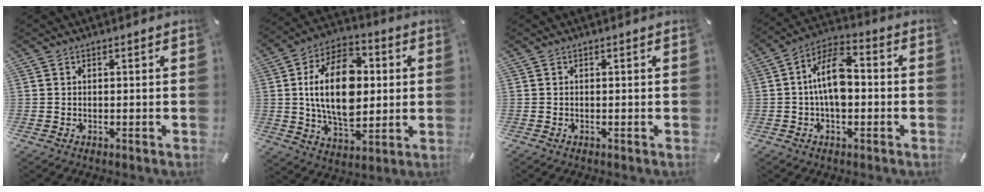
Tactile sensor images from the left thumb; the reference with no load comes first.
{"total": 19.3, "force": [1.8, 12.3, 14.8], "torque": [-0.293, 0.004, 0.026]}
{"total": 0.0}
{"total": 11.2, "force": [-0.9, 6.0, 9.4], "torque": [-0.178, 0.010, -0.014]}